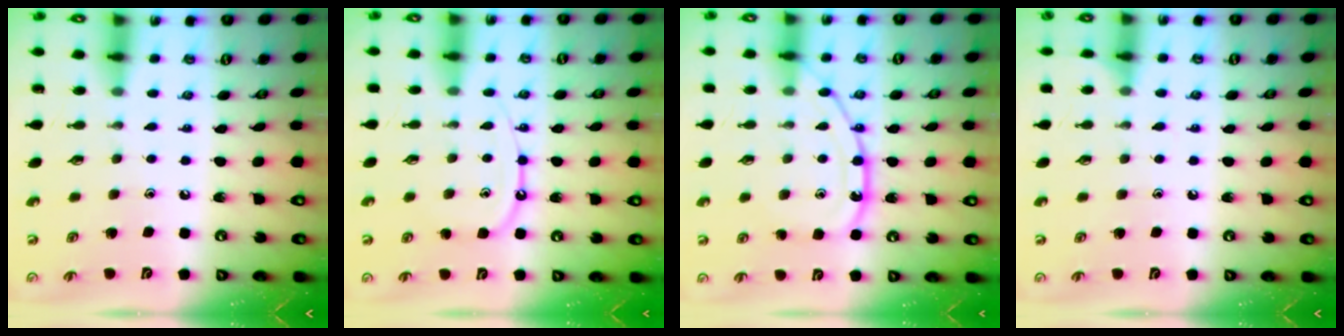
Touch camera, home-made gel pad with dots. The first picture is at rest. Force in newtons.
{"total": 9.2, "press": 9.2, "slide": 0.9}
{"total": 14.0, "press": 13.9, "slide": 1.3}
{"total": 5.0, "press": 5.0, "slide": 0.6}